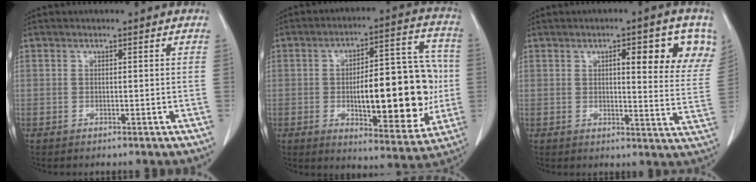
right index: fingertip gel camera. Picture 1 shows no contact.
{"total": 19.2, "force": [-2.0, 6.1, 18.1], "torque": [-0.254, 0.022, -0.021]}
{"total": 11.3, "force": [5.4, 2.6, 9.6], "torque": [-0.109, -0.004, 0.059]}